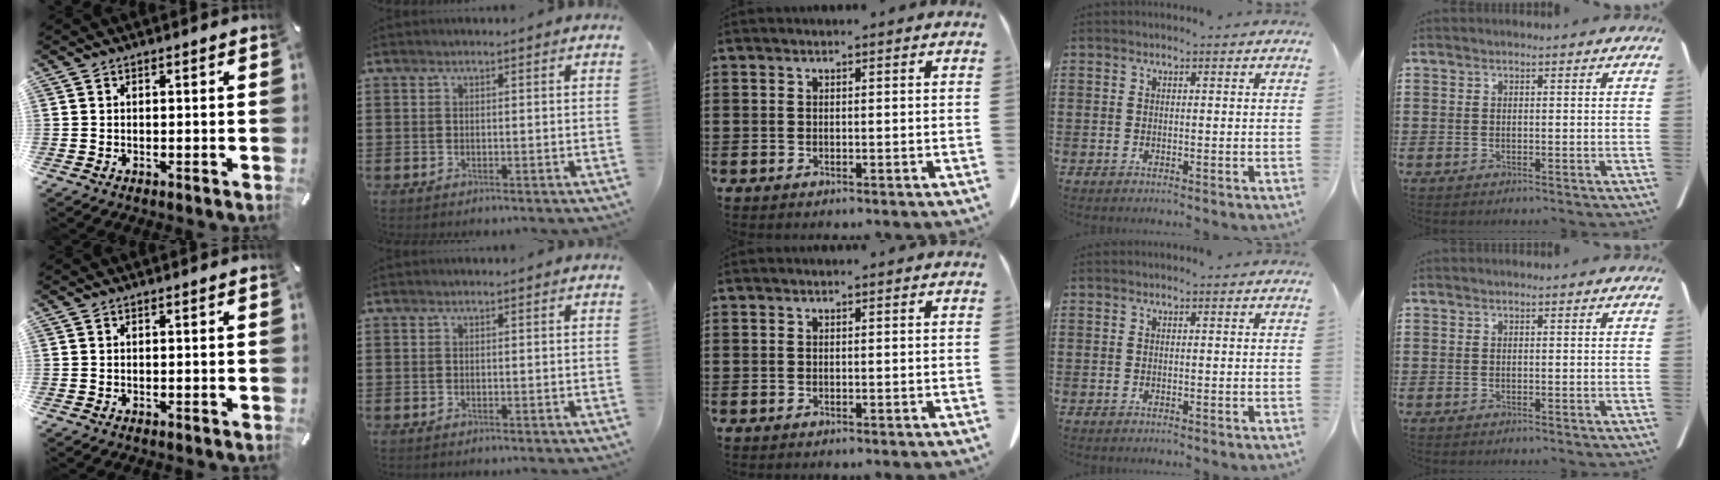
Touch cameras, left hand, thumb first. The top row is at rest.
{}